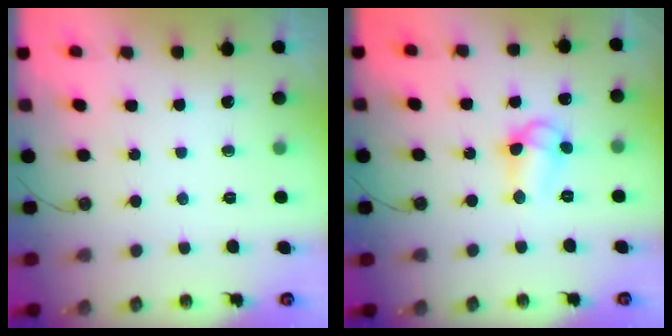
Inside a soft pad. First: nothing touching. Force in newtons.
{"total": 8.2, "press": 8.1, "slide": 0.4}